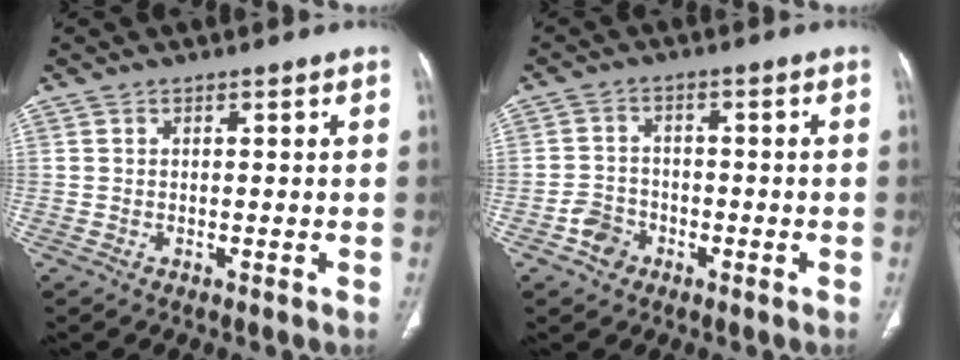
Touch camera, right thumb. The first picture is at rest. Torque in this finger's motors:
{"motor_torque": [1.67, 0.24, 0.08, -0.55, 0.00]}